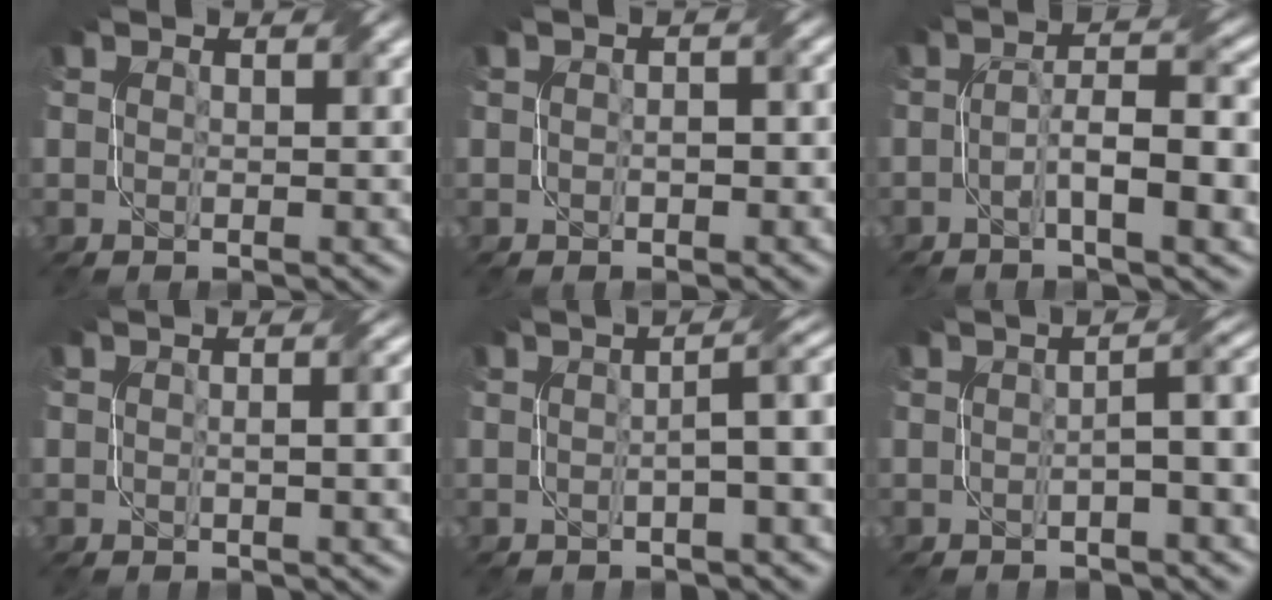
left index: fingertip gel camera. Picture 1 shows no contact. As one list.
[{"total": 2.1, "force": [-0.1, 1.3, 1.7], "torque": [-0.019, 0.005, -0.004]}, {"total": 7.0, "force": [-1.8, 1.7, 6.5], "torque": [-0.106, 0.009, -0.032]}, {"total": 3.1, "force": [0.0, 1.1, 2.9], "torque": [-0.037, 0.005, 0.002]}, {"total": 4.8, "force": [0.0, 1.3, 4.7], "torque": [-0.050, 0.018, 0.000]}, {"total": 4.3, "force": [-0.4, 1.1, 4.2], "torque": [-0.052, 0.018, -0.009]}]